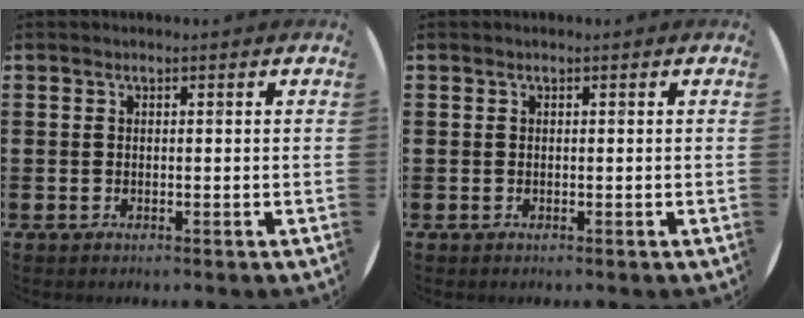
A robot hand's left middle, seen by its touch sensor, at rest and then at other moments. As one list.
[{"total": 0.0}]